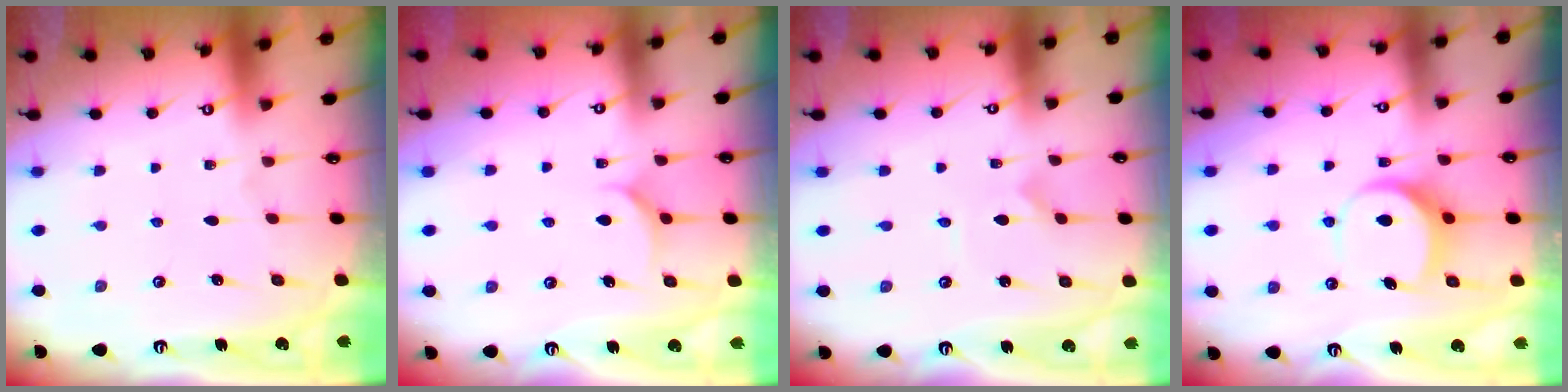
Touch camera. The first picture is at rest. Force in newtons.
{"total": 6.3, "press": 6.3, "slide": 0.6}
{"total": 0.0}
{"total": 6.9, "press": 6.9, "slide": 0.3}